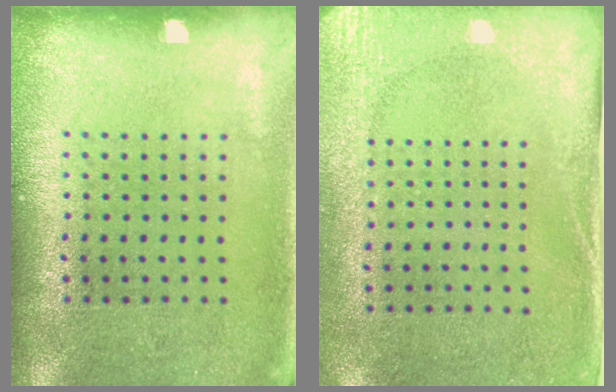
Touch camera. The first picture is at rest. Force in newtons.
{"total": 2.7, "press": 2.1, "slide": 1.7}